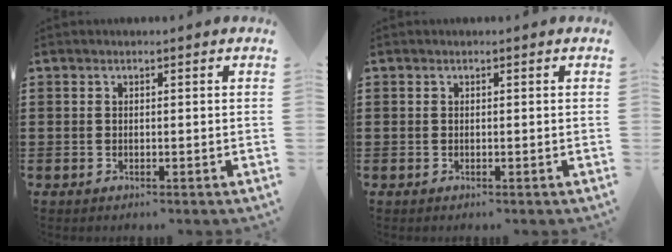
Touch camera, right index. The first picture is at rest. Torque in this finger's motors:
{"motor_torque": [1.24, 0.90, 0.01, -0.01]}